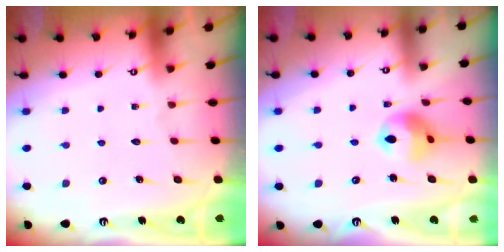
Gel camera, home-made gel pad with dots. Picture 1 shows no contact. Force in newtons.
{"total": 10.2, "press": 10.2, "slide": 0.9}